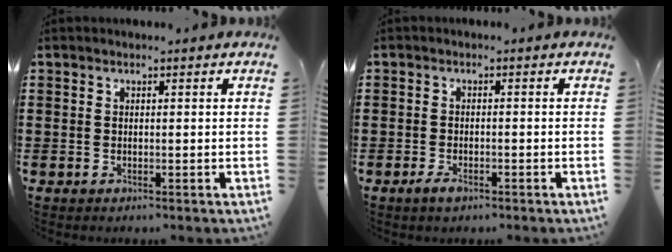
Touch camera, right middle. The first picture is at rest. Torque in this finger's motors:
{"motor_torque": [2.14, 0.00, 0.06, 0.05]}